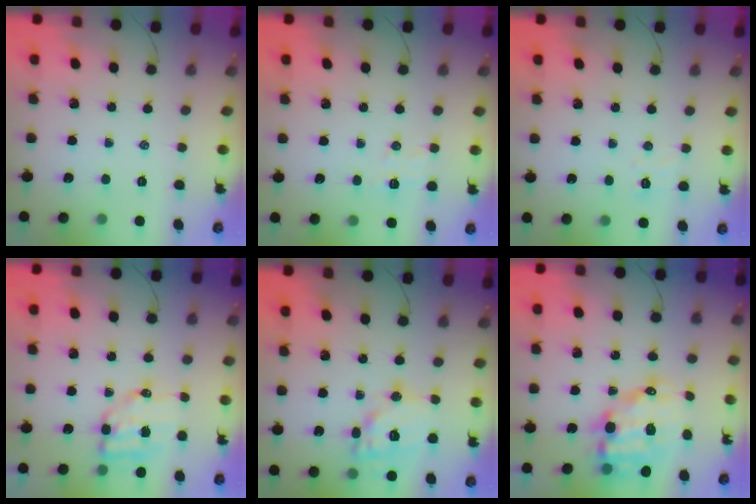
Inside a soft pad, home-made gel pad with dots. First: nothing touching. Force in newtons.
{"total": 5.4, "press": 5.3, "slide": 0.8}
{"total": 4.2, "press": 4.1, "slide": 0.9}
{"total": 7.7, "press": 7.6, "slide": 1.1}
{"total": 14.0, "press": 13.9, "slide": 1.7}
{"total": 12.6, "press": 12.2, "slide": 2.7}